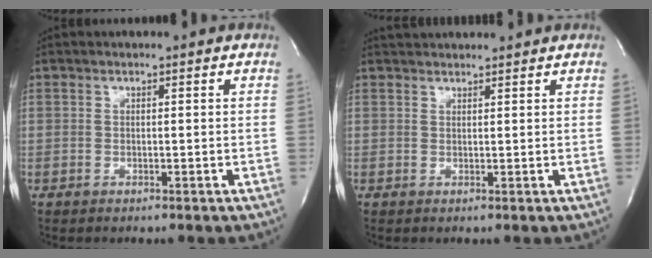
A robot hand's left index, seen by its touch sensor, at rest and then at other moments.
{"total": 3.6, "force": [3.5, 0.6, 0.6], "torque": [-0.012, 0.030, 0.053]}